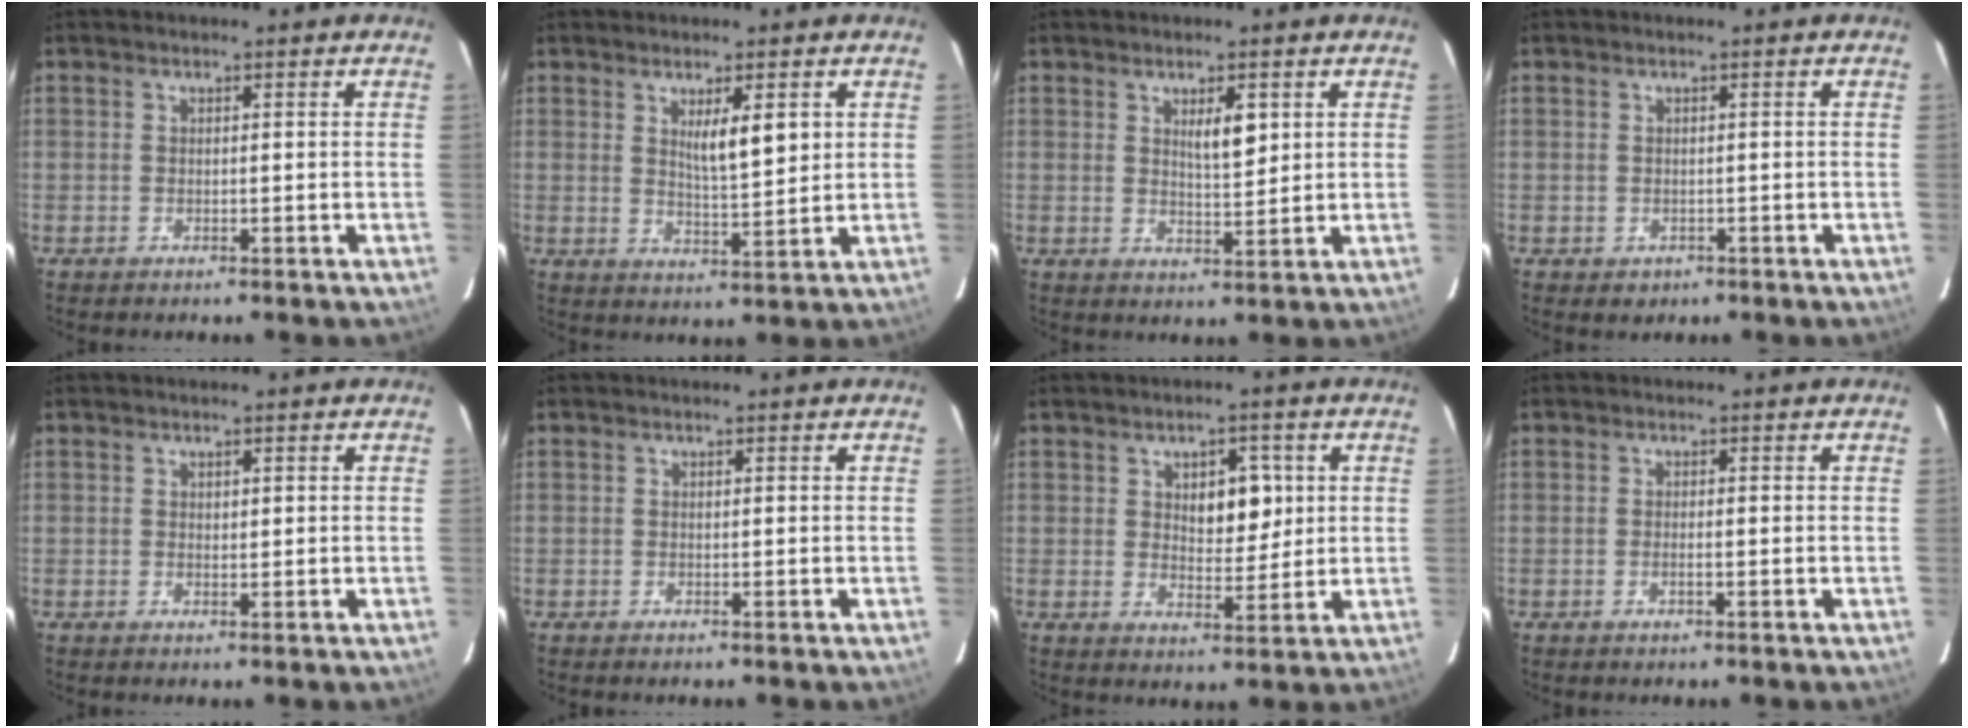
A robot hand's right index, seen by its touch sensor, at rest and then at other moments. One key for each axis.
{"total": 5.6, "fx": 2.1, "fy": 1.0, "fz": 5.1, "tx": -0.087, "ty": -0.011, "tz": 0.038}
{"total": 4.0, "fx": 1.7, "fy": 1.1, "fz": 3.5, "tx": -0.060, "ty": -0.003, "tz": 0.031}
{"total": 1.5, "fx": -0.6, "fy": 1.3, "fz": 0.3, "tx": -0.002, "ty": 0.003, "tz": -0.002}
{"total": 0.6, "fx": 0.4, "fy": 0.3, "fz": 0.3, "tx": -0.001, "ty": -0.003, "tz": 0.006}
{"total": 0.0}
{"total": 6.0, "fx": 1.8, "fy": 3.1, "fz": 4.8, "tx": -0.065, "ty": 0.003, "tz": 0.032}
{"total": 1.0, "fx": -0.4, "fy": 0.1, "fz": 0.9, "tx": -0.019, "ty": 0.000, "tz": -0.007}